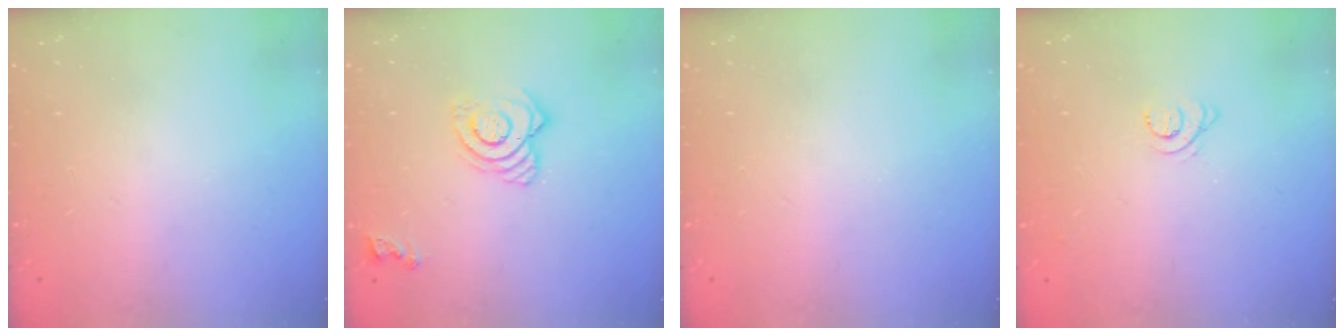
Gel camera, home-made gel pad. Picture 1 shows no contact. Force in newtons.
{"total": 10.2, "press": 10.2, "slide": 1.2}
{"total": 0.0}
{"total": 3.8, "press": 3.8, "slide": 0.4}